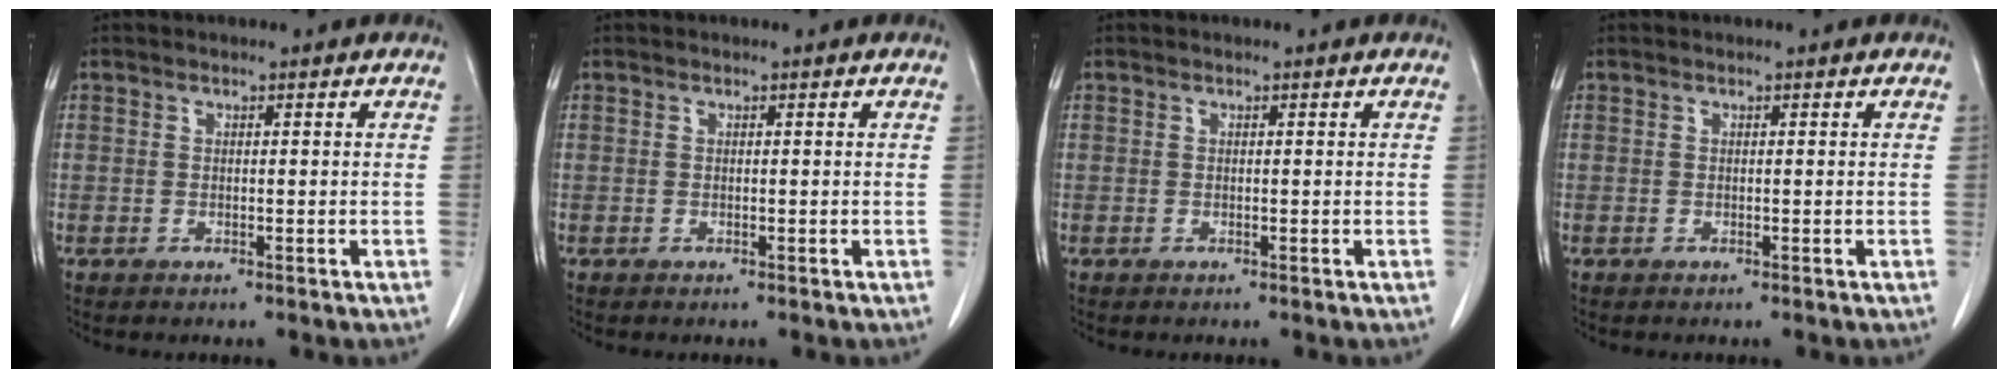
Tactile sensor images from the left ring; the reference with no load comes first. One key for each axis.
{"total": 0.0}
{"total": 0.0}
{"total": 0.0}